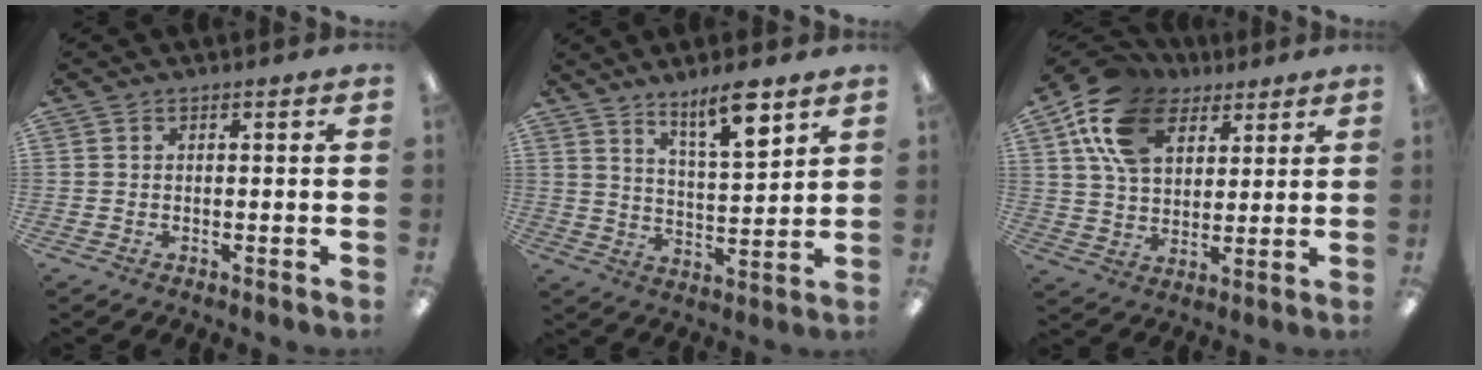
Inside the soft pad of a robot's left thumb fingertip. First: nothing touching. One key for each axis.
{"total": 10.2, "fx": 8.0, "fy": 2.0, "fz": 6.0, "tx": -0.087, "ty": -0.052, "tz": 0.133}
{"total": 17.0, "fx": 8.9, "fy": 11.0, "fz": 9.3, "tx": -0.191, "ty": -0.017, "tz": 0.169}